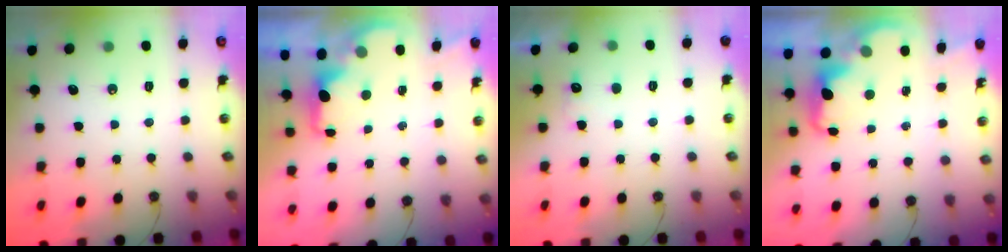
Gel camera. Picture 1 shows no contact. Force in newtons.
{"total": 1.6, "press": 1.4, "slide": 0.8}
{"total": 5.1, "press": 5.1, "slide": 0.8}
{"total": 2.6, "press": 2.5, "slide": 0.6}